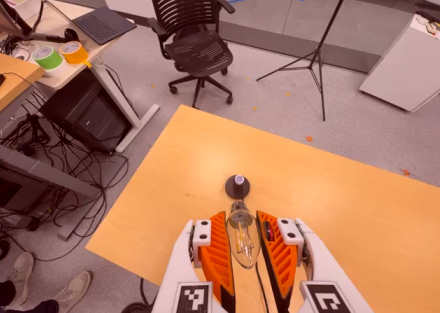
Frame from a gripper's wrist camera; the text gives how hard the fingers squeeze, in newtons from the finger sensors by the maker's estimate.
{"total": 10.4, "left": 10.1, "right": 10.7}